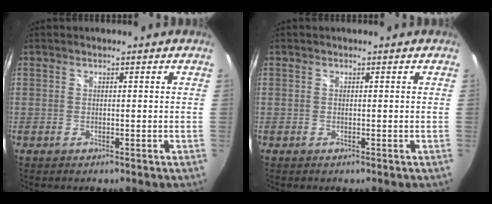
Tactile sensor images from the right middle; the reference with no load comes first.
{"total": 0.0}